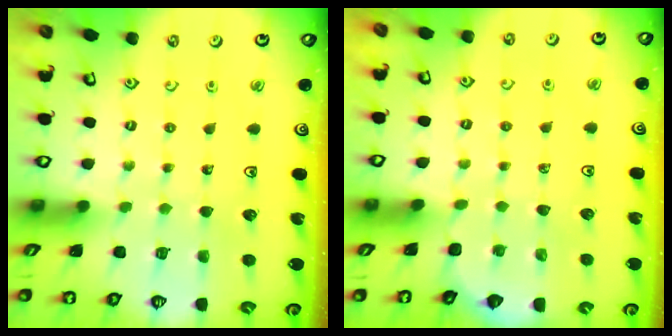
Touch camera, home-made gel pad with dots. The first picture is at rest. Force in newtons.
{"total": 2.1, "press": 2.1, "slide": 0.2}